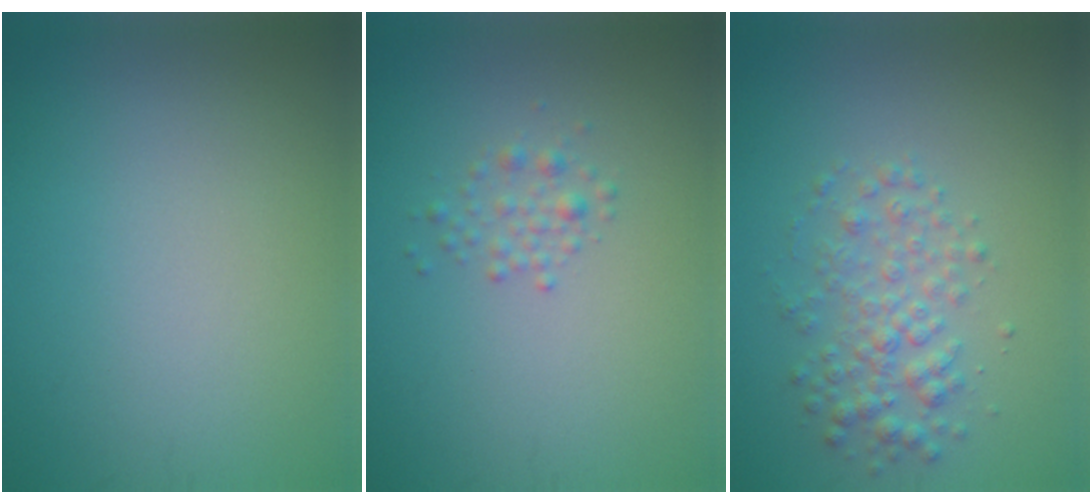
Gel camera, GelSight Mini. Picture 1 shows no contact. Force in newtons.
{"total": 1.4, "press": 1.4, "slide": 0.1}
{"total": 3.0, "press": 3.0, "slide": 0.0}